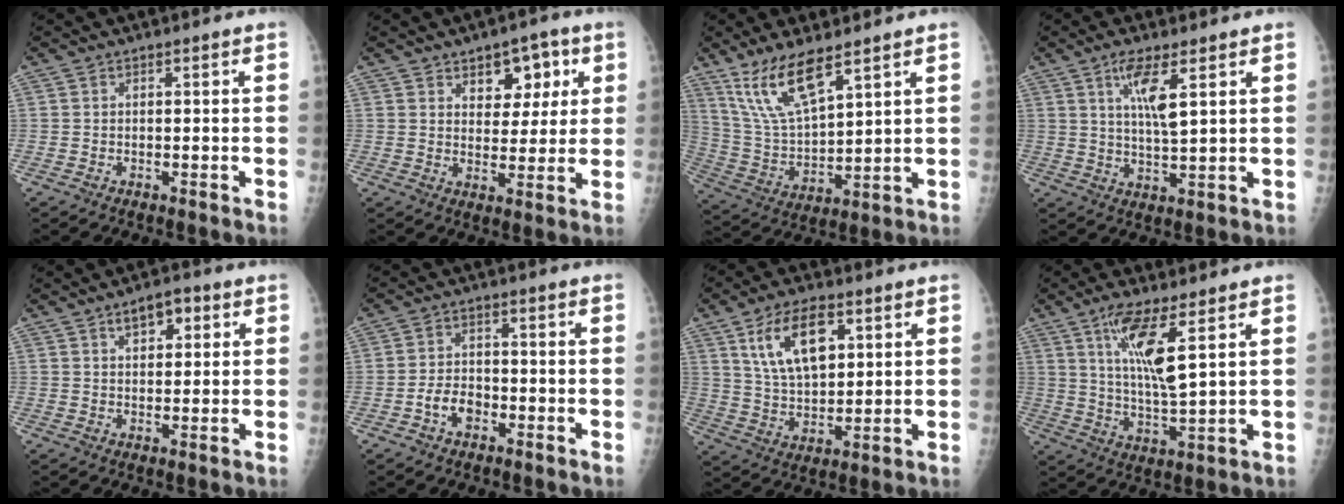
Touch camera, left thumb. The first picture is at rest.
{"total": 8.4, "force": [3.9, 5.4, 5.1], "torque": [-0.026, -0.016, 0.054]}
{"total": 13.0, "force": [8.6, 3.9, 9.0], "torque": [-0.169, -0.038, 0.187]}
{"total": 7.0, "force": [3.2, 1.4, 6.1], "torque": [-0.117, -0.020, 0.064]}
{"total": 5.6, "force": [2.6, 3.1, 3.9], "torque": [-0.037, -0.004, 0.036]}
{"total": 4.9, "force": [-2.2, 3.3, 2.9], "torque": [-0.042, 0.022, -0.041]}
{"total": 13.2, "force": [5.4, 7.0, 9.8], "torque": [-0.153, -0.018, 0.108]}
{"total": 10.8, "force": [4.9, 2.1, 9.4], "torque": [-0.189, -0.033, 0.098]}